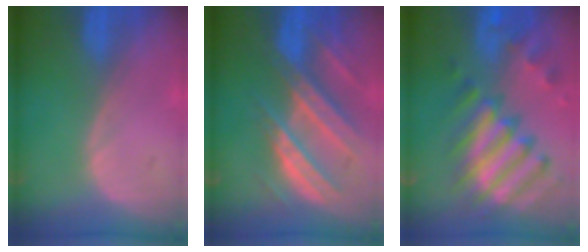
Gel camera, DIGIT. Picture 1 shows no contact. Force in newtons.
{"total": 10.5, "press": 9.3, "slide": 4.9}
{"total": 12.4, "press": 10.7, "slide": 6.2}